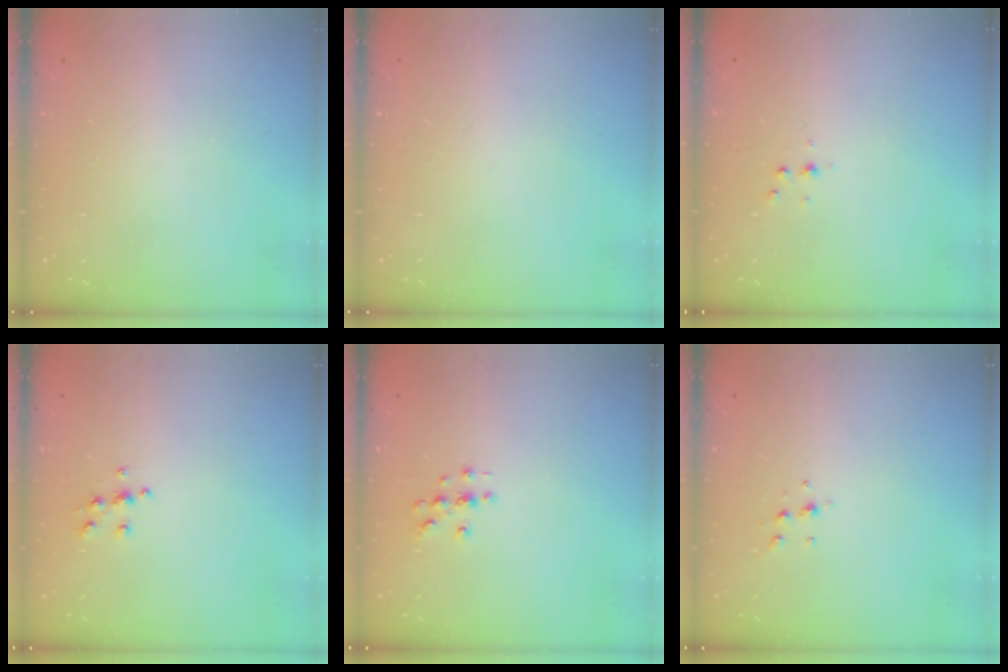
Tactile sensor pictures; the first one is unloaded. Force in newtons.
{"total": 0.0}
{"total": 4.0, "press": 3.6, "slide": 1.8}
{"total": 5.3, "press": 5.2, "slide": 0.5}
{"total": 3.0, "press": 3.0, "slide": 0.3}
{"total": 4.5, "press": 4.3, "slide": 1.3}